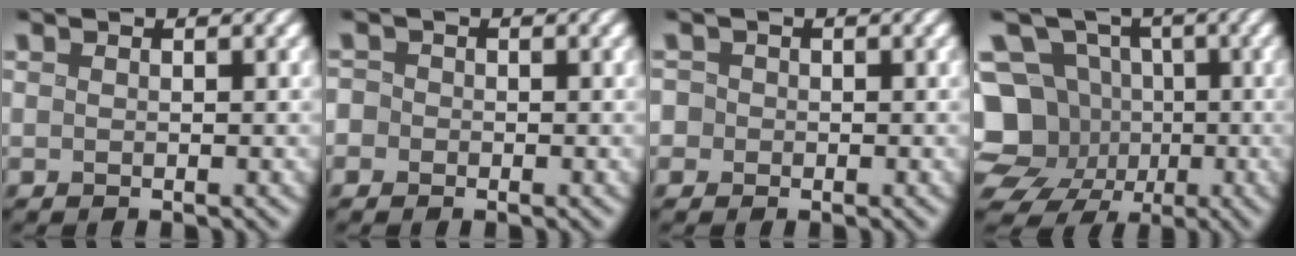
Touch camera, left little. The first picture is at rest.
{"total": 3.2, "force": [-0.8, 3.0, 0.8], "torque": [-0.003, 0.017, -0.041]}
{"total": 3.5, "force": [-0.1, 3.3, 1.1], "torque": [-0.018, 0.027, -0.024]}
{"total": 14.5, "force": [-4.4, 12.7, 5.4], "torque": [-0.122, -0.011, -0.094]}